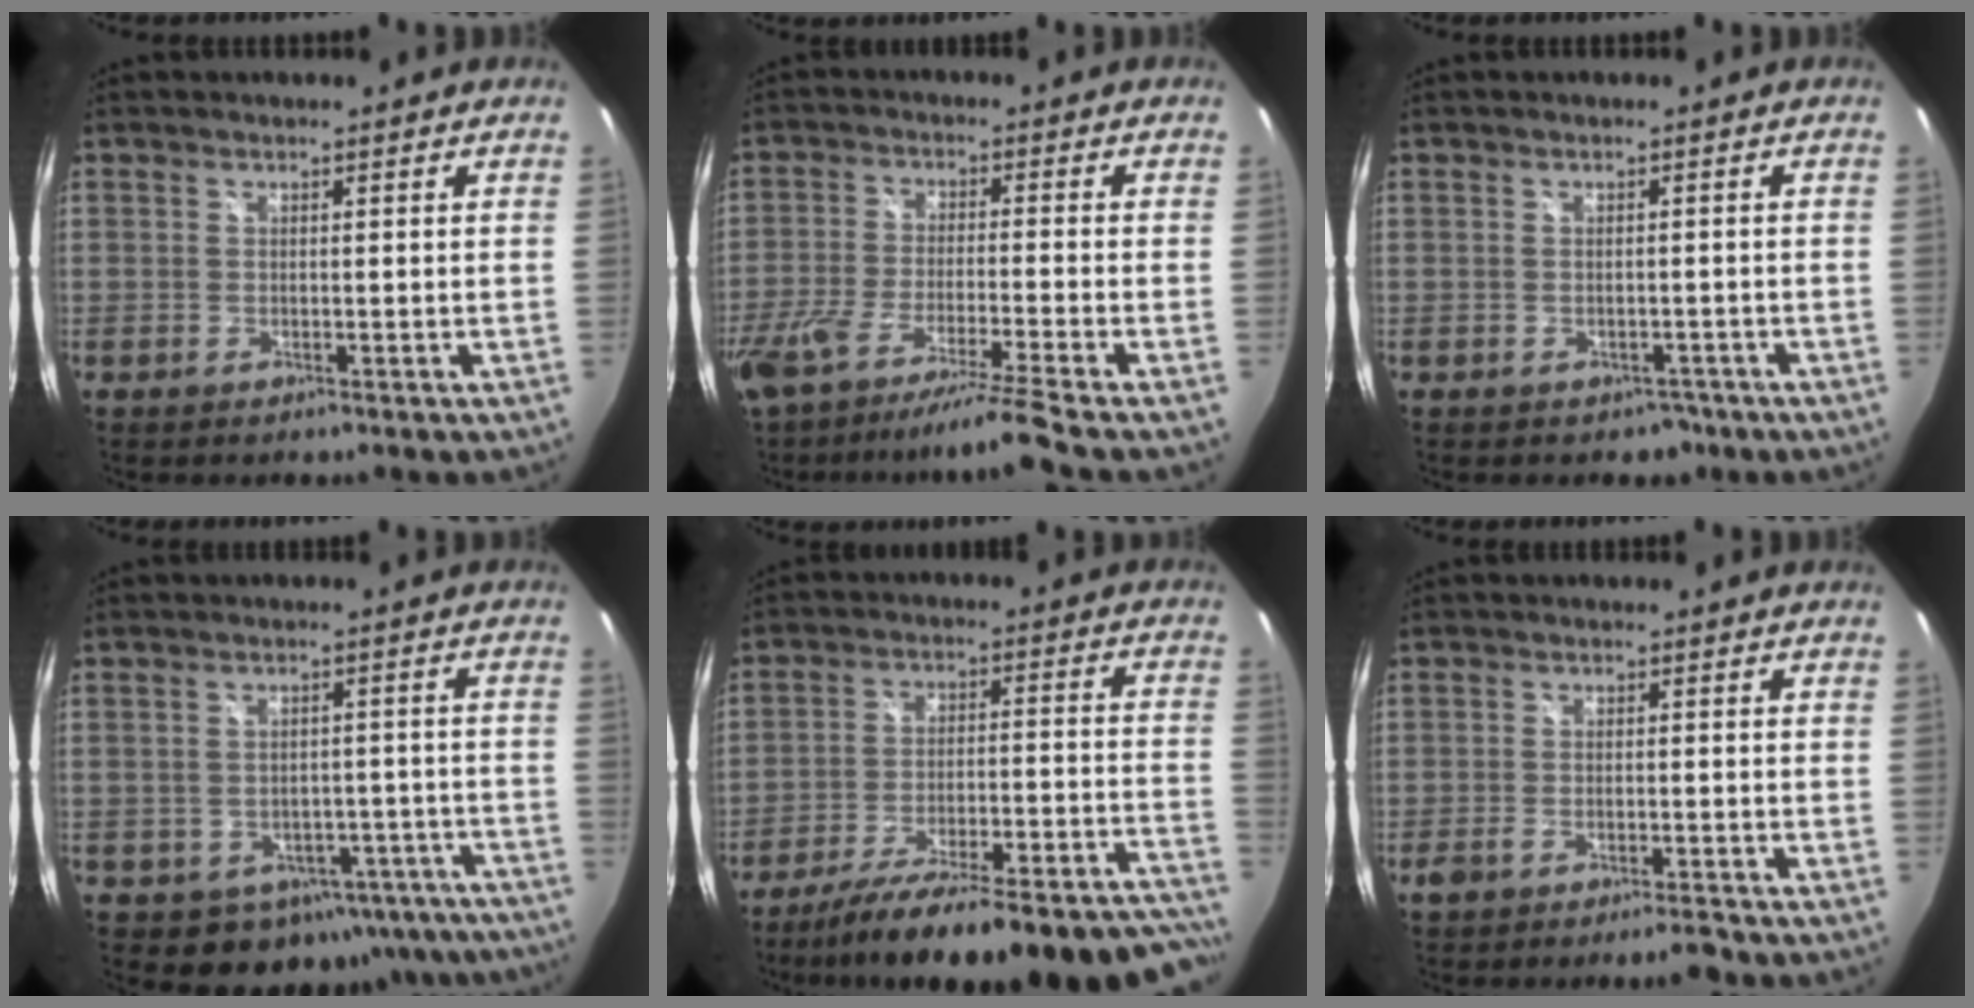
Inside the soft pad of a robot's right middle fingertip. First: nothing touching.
{"total": 12.6, "force": [-10.4, -1.6, 6.8], "torque": [-0.138, -0.039, -0.180]}
{"total": 3.1, "force": [-2.0, 2.2, 0.7], "torque": [-0.012, 0.002, -0.019]}
{"total": 13.9, "force": [-9.2, 9.2, 4.9], "torque": [-0.089, 0.025, -0.077]}
{"total": 31.3, "force": [-28.1, 3.2, 13.2], "torque": [-0.167, -0.040, -0.385]}
{"total": 4.3, "force": [-3.6, 0.7, 2.1], "torque": [-0.054, -0.003, -0.065]}